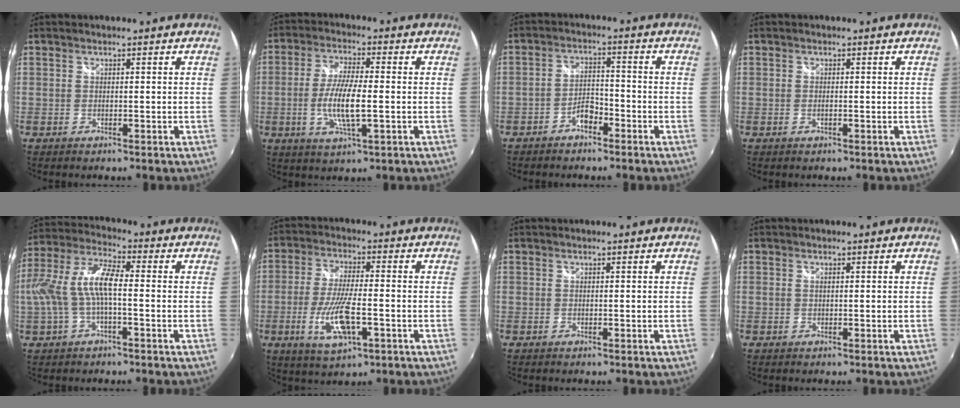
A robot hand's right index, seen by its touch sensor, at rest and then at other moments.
{"total": 9.2, "force": [-1.6, 1.9, 8.8], "torque": [-0.176, -0.007, -0.031]}
{"total": 3.9, "force": [-2.9, 1.7, 2.0], "torque": [-0.047, 0.008, -0.047]}
{"total": 0.6, "force": [-0.2, 0.0, 0.5], "torque": [-0.011, -0.001, -0.004]}
{"total": 10.6, "force": [-1.3, 3.1, 10.1], "torque": [-0.204, 0.007, -0.021]}
{"total": 10.8, "force": [-3.6, 2.9, 9.7], "torque": [-0.199, -0.015, -0.064]}
{"total": 0.0}
{"total": 0.0}